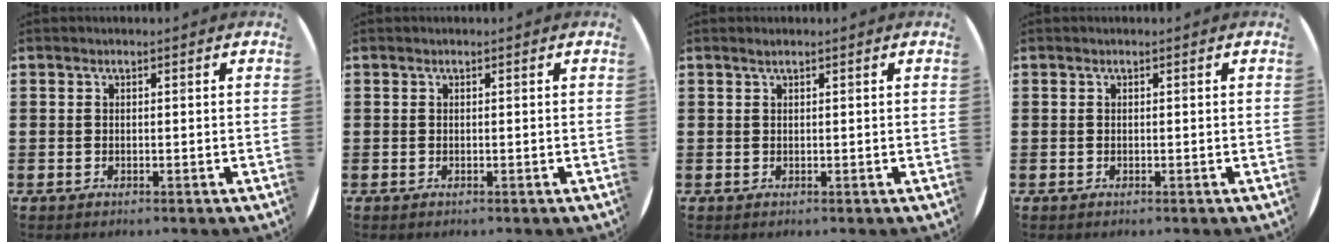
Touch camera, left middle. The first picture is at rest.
{"total": 0.0}
{"total": 0.5, "force": [0.4, 0.0, 0.4], "torque": [-0.006, 0.000, 0.008]}
{"total": 0.0}